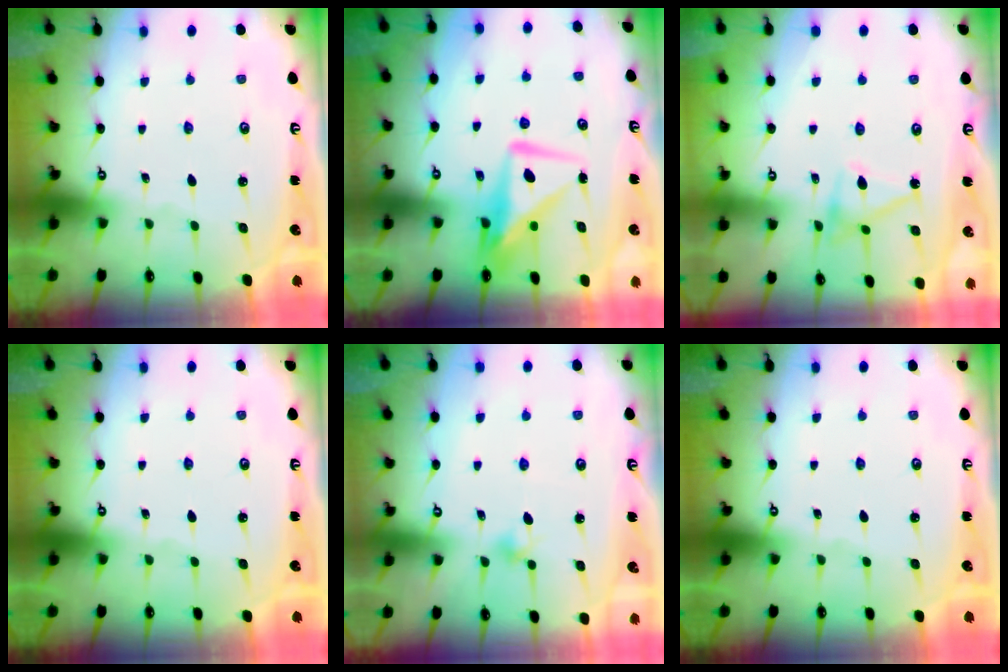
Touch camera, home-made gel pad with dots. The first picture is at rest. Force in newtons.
{"total": 9.3, "press": 9.3, "slide": 0.9}
{"total": 13.9, "press": 13.9, "slide": 0.5}
{"total": 0.0}
{"total": 6.2, "press": 6.1, "slide": 1.3}
{"total": 0.0}